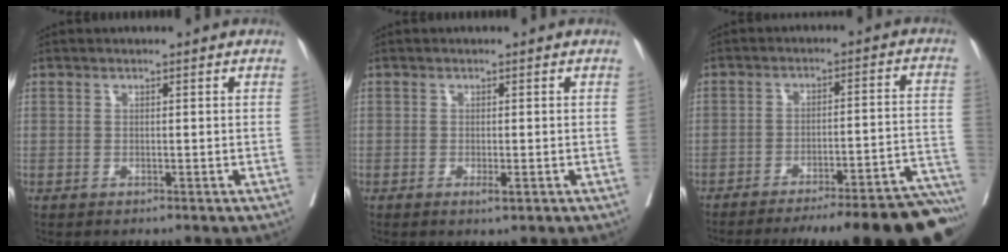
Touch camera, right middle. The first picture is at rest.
{"total": 1.3, "force": [-0.6, 0.2, 1.2], "torque": [-0.016, -0.002, -0.008]}
{"total": 24.3, "force": [-21.5, 2.0, 11.2], "torque": [-0.068, 0.001, -0.276]}